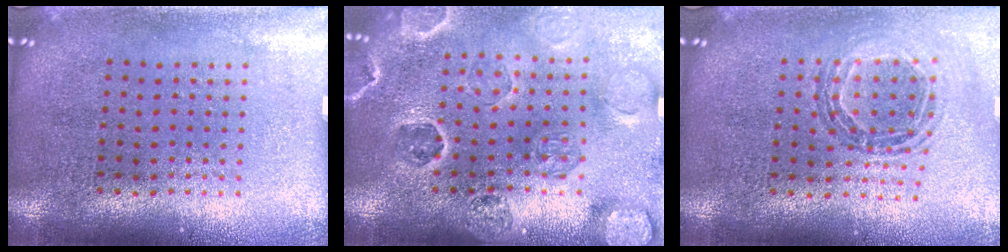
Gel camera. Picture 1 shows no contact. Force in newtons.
{"total": 2.7, "press": 2.7, "slide": 0.6}
{"total": 0.9, "press": 0.9, "slide": 0.1}